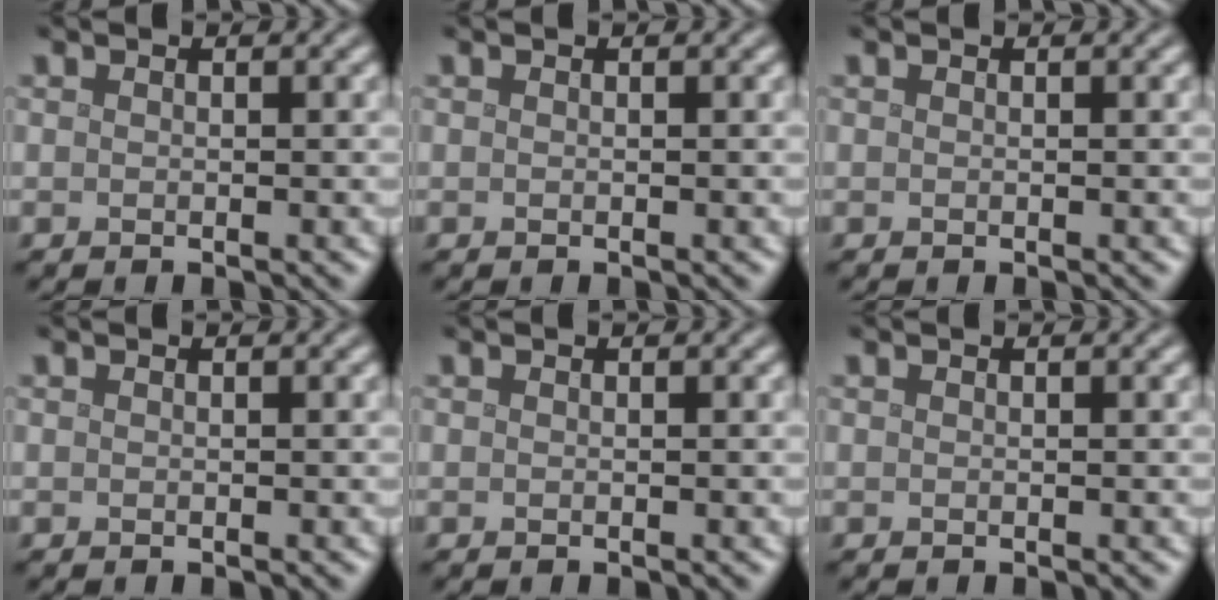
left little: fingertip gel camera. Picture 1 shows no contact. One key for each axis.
{"total": 0.0}
{"total": 0.0}
{"total": 0.0}
{"total": 0.0}
{"total": 0.0}